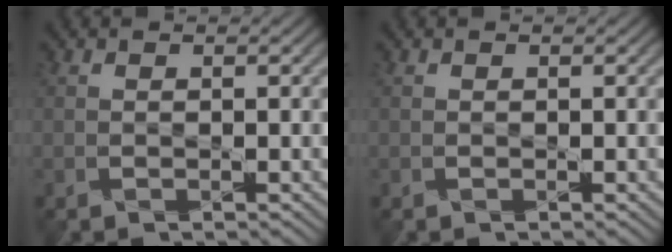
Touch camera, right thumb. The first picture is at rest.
{"total": 0.0}